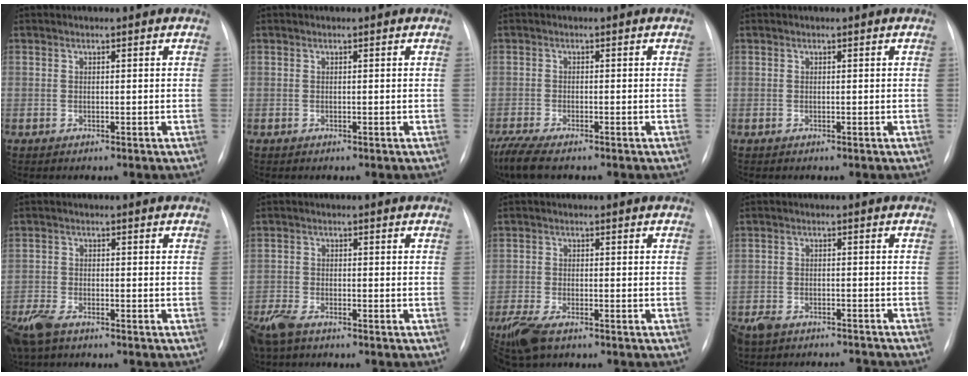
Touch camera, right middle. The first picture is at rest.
{"total": 0.0}
{"total": 6.0, "force": [-4.7, 1.0, 3.6], "torque": [-0.071, -0.016, -0.079]}
{"total": 0.0}
{"total": 7.5, "force": [-5.7, 2.6, 4.1], "torque": [-0.088, -0.016, -0.107]}
{"total": 6.4, "force": [-5.0, 2.0, 3.4], "torque": [-0.072, -0.014, -0.097]}
{"total": 7.0, "force": [-5.0, 2.1, 4.4], "torque": [-0.092, -0.017, -0.091]}
{"total": 10.7, "force": [-9.6, 3.3, 3.5], "torque": [-0.071, 0.003, -0.136]}